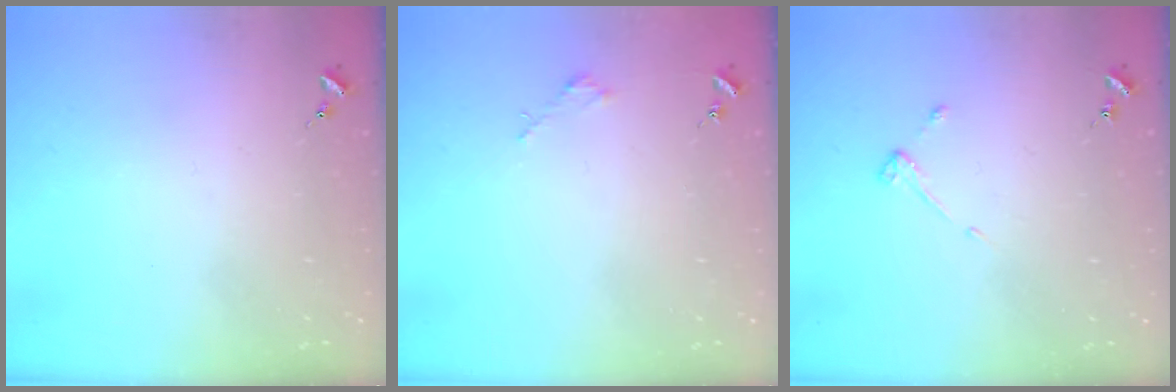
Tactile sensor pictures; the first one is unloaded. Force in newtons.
{"total": 1.8, "press": 1.8, "slide": 0.2}
{"total": 3.1, "press": 3.0, "slide": 0.5}